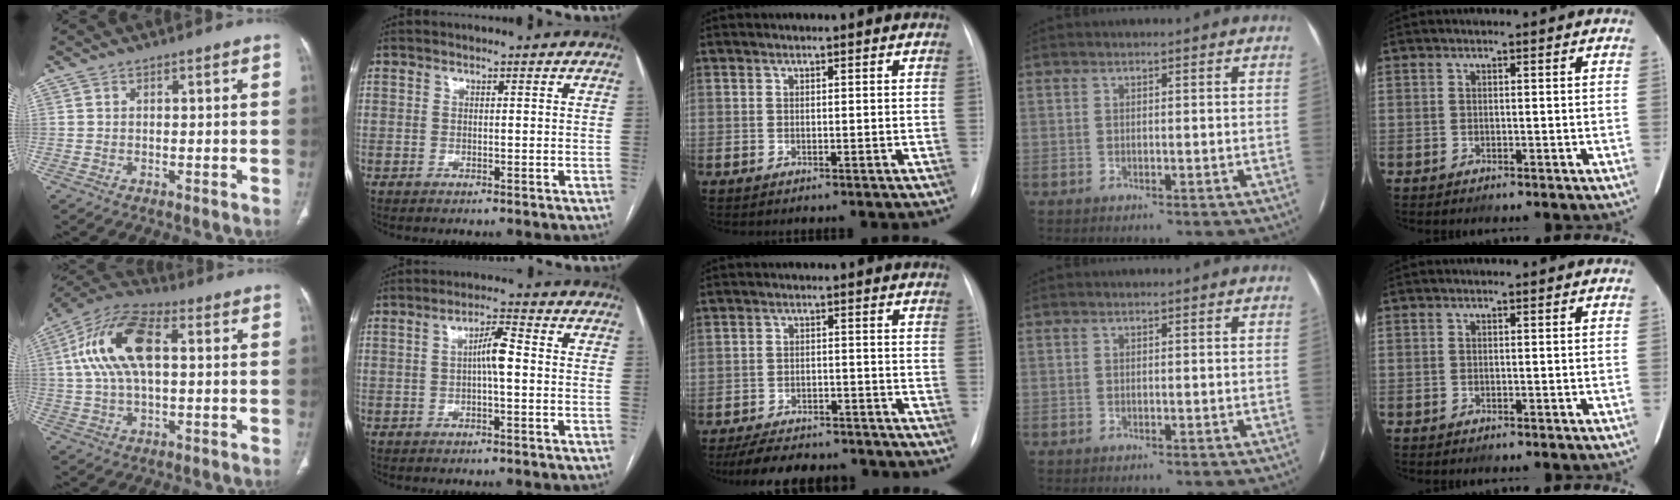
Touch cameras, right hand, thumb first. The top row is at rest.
{"thumb": {"total": 15.3, "force": [2.7, 7.5, 13.0], "torque": [-0.260, 0.029, 0.048]}, "index": {"total": 4.3, "force": [-0.1, 0.6, 4.3], "torque": [-0.075, 0.011, -0.002]}, "middle": {"total": 12.1, "force": [-10.7, 4.0, 4.1], "torque": [-0.070, 0.006, -0.146]}}